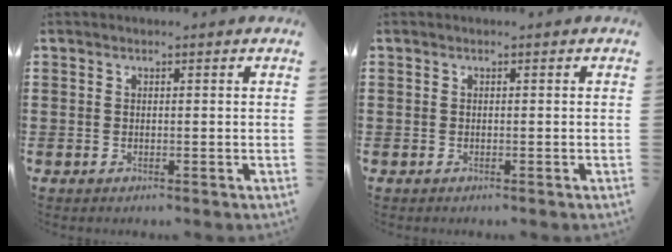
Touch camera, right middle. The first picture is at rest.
{"total": 0.0}